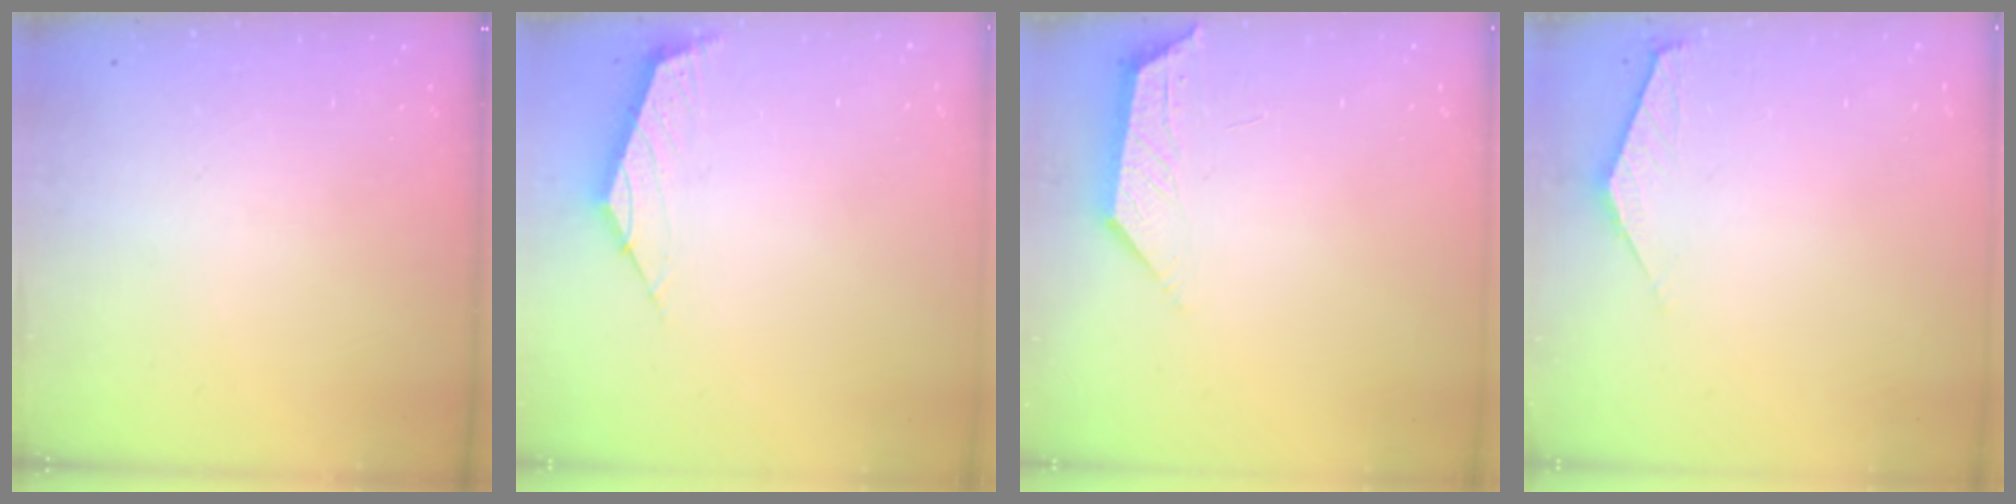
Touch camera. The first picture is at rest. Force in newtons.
{"total": 2.6, "press": 2.6, "slide": 0.7}
{"total": 1.8, "press": 1.7, "slide": 0.4}
{"total": 1.5, "press": 1.4, "slide": 0.4}